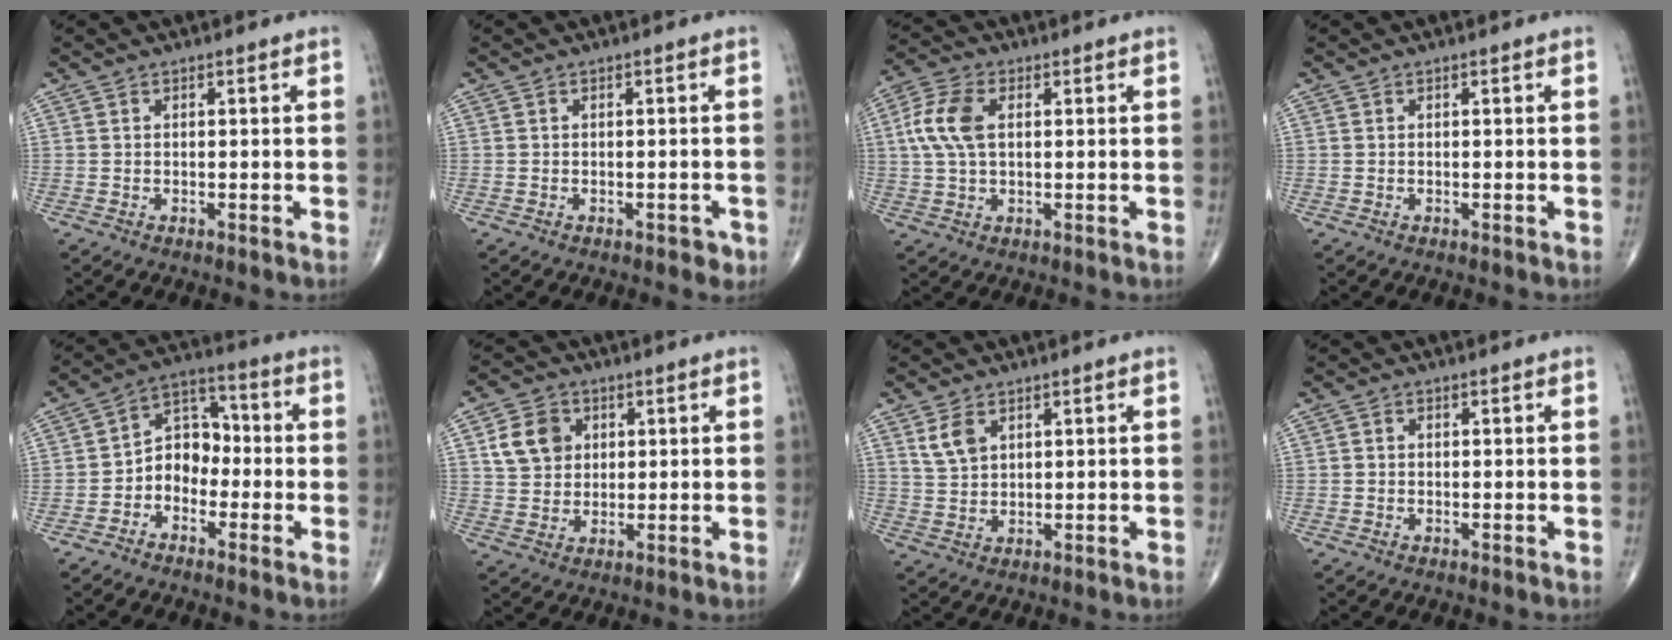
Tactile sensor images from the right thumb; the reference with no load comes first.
{"total": 1.7, "force": [-0.9, 1.0, 0.9], "torque": [-0.005, 0.003, -0.009]}
{"total": 8.4, "force": [1.6, 4.8, 6.7], "torque": [-0.156, 0.014, 0.029]}
{"total": 0.0}
{"total": 8.2, "force": [-2.2, 6.4, 4.7], "torque": [-0.045, 0.043, -0.056]}
{"total": 7.9, "force": [2.4, 6.5, 3.8], "torque": [-0.045, -0.004, 0.045]}
{"total": 4.5, "force": [2.3, 2.8, 2.7], "torque": [-0.046, -0.009, 0.051]}
{"total": 0.7, "force": [0.0, 0.7, 0.3], "torque": [-0.001, 0.001, -0.002]}